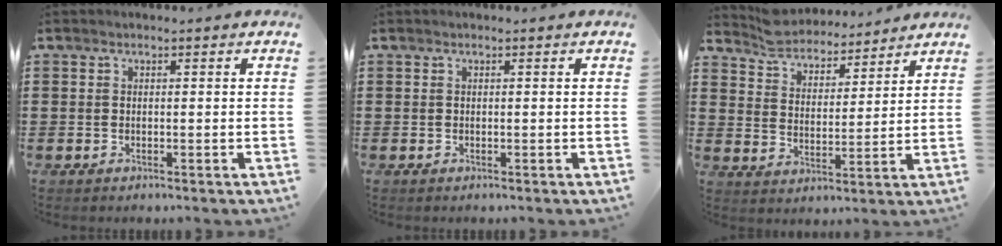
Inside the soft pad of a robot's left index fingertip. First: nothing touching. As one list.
[{"total": 0.0}, {"total": 5.7, "force": [5.6, 1.3, 0.2], "torque": [-0.034, -0.026, 0.098]}]